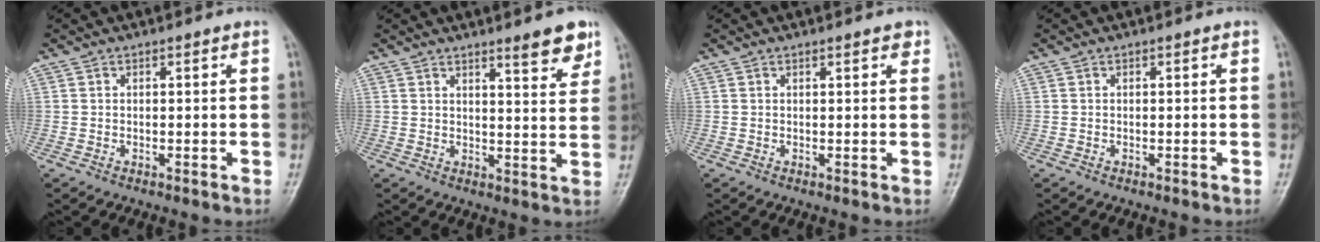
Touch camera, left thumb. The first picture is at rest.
{"total": 6.4, "force": [4.6, 1.1, 4.3], "torque": [-0.047, -0.032, 0.063]}
{"total": 1.5, "force": [1.0, 0.5, 1.0], "torque": [-0.009, -0.003, 0.011]}
{"total": 0.0}